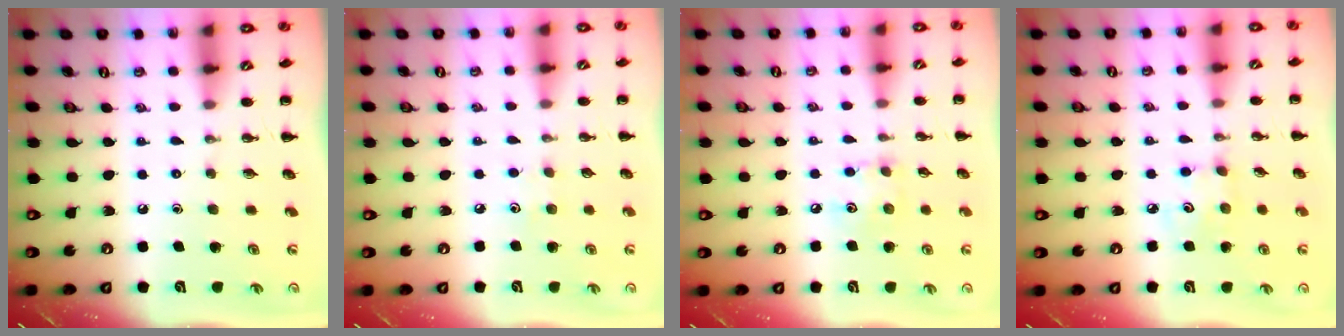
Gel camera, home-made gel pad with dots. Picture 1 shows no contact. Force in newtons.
{"total": 4.4, "press": 4.3, "slide": 1.0}
{"total": 6.0, "press": 6.0, "slide": 0.9}
{"total": 4.2, "press": 4.1, "slide": 0.9}